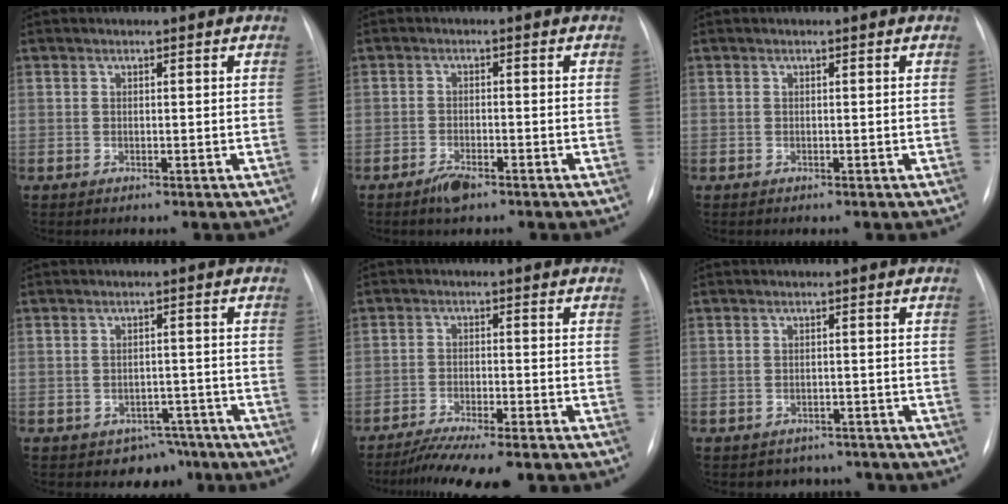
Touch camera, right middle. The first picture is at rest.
{"total": 2.7, "force": [-2.0, 0.8, 1.5], "torque": [-0.034, -0.002, -0.035]}
{"total": 0.0}
{"total": 4.9, "force": [-3.7, 3.2, 0.2], "torque": [0.017, 0.020, -0.044]}
{"total": 9.8, "force": [-8.1, 1.0, 5.4], "torque": [-0.083, -0.018, -0.125]}
{"total": 4.5, "force": [-3.8, 2.4, -0.3], "torque": [0.009, 0.013, -0.046]}